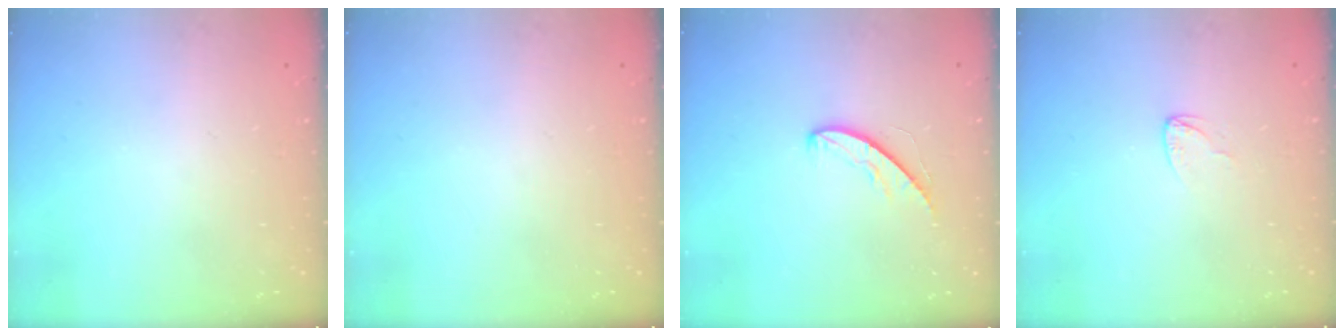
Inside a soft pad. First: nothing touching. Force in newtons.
{"total": 0.0}
{"total": 5.1, "press": 5.1, "slide": 0.4}
{"total": 2.7, "press": 2.7, "slide": 0.2}